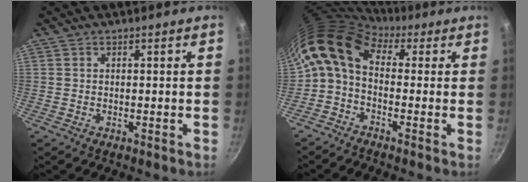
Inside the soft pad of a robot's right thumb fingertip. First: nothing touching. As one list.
[{"total": 9.9, "force": [1.5, 6.3, 7.5], "torque": [-0.138, 0.029, 0.006]}]